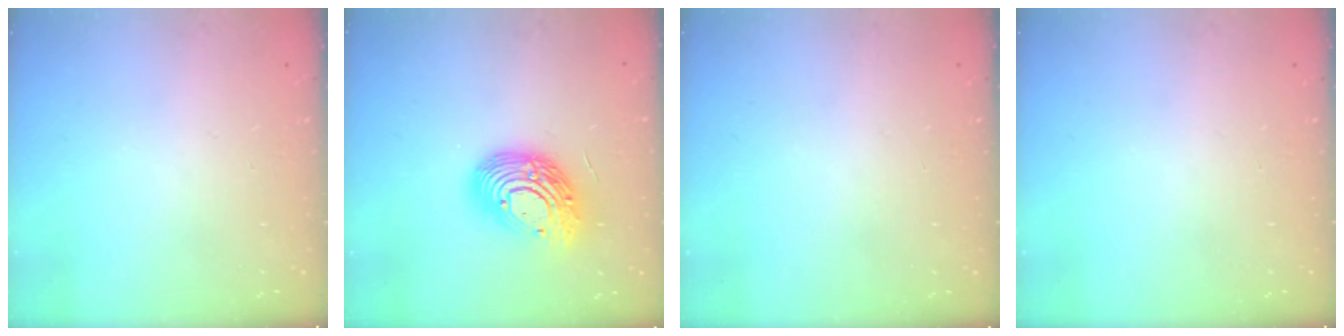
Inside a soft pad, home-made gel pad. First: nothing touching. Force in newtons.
{"total": 15.7, "press": 15.7, "slide": 1.1}
{"total": 0.0}
{"total": 0.0}